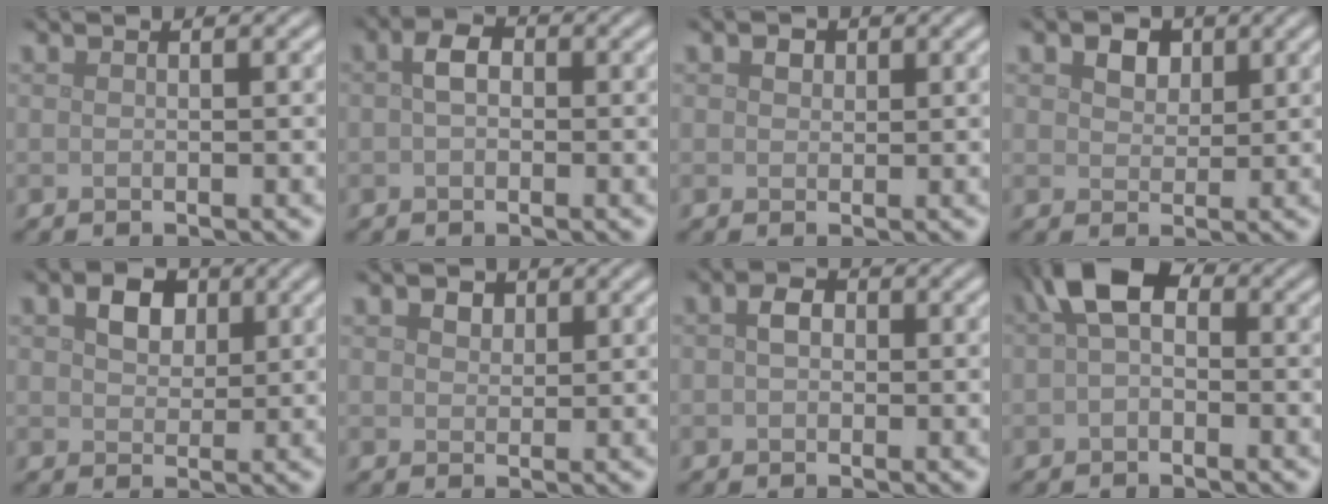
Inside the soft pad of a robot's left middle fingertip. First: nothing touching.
{"total": 2.2, "force": [0.2, 1.5, 1.7], "torque": [-0.029, 0.005, -0.004]}
{"total": 1.2, "force": [0.5, 0.9, 0.5], "torque": [-0.008, 0.002, 0.006]}
{"total": 2.5, "force": [1.3, 1.7, 1.2], "torque": [-0.024, -0.001, 0.018]}
{"total": 3.0, "force": [1.2, 2.2, 1.7], "torque": [-0.035, 0.005, 0.014]}
{"total": 1.5, "force": [0.9, 1.0, 0.6], "torque": [-0.010, 0.001, 0.014]}
{"total": 1.8, "force": [0.1, 1.3, 1.2], "torque": [-0.021, 0.003, -0.005]}
{"total": 4.4, "force": [0.8, 2.7, 3.3], "torque": [-0.052, 0.014, 0.001]}